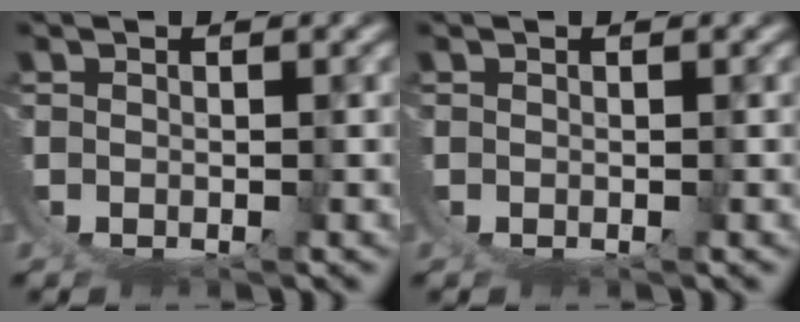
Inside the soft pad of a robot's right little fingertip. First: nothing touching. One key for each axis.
{"total": 0.0}